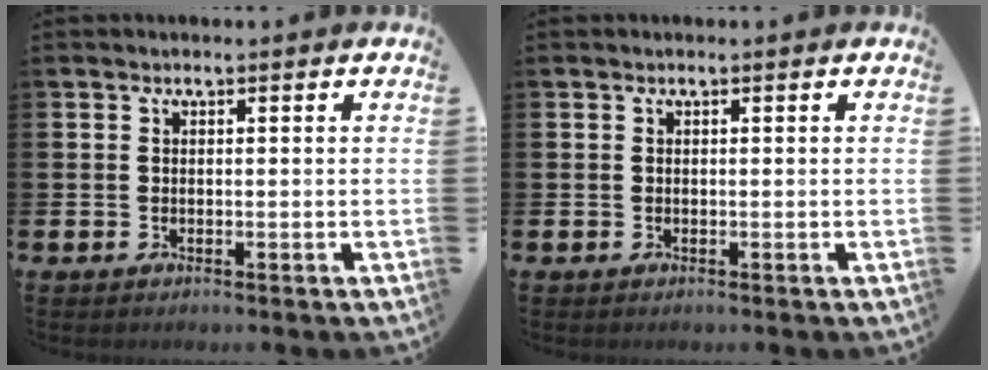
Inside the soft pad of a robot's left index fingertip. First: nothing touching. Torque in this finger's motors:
{"motor_torque": [0.00, 0.00, 0.00, 0.00]}